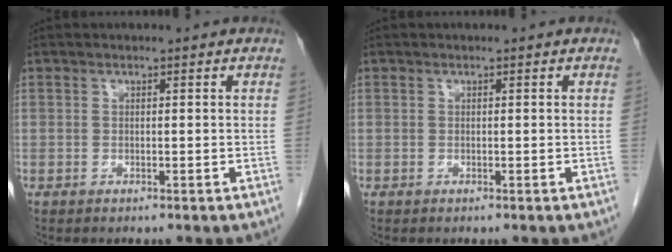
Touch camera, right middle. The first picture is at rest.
{"total": 0.0}